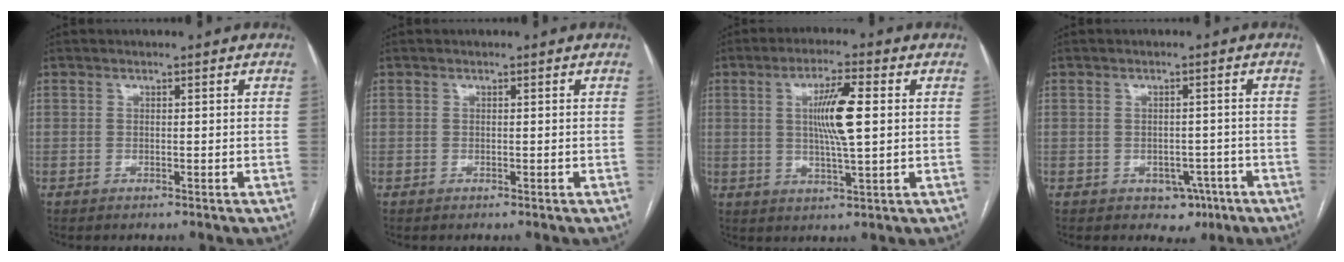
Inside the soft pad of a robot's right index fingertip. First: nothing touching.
{"total": 0.0}
{"total": 8.3, "force": [1.3, 0.6, 8.2], "torque": [-0.151, -0.001, 0.022]}
{"total": 4.1, "force": [-2.1, 3.0, 1.9], "torque": [-0.013, 0.006, -0.019]}